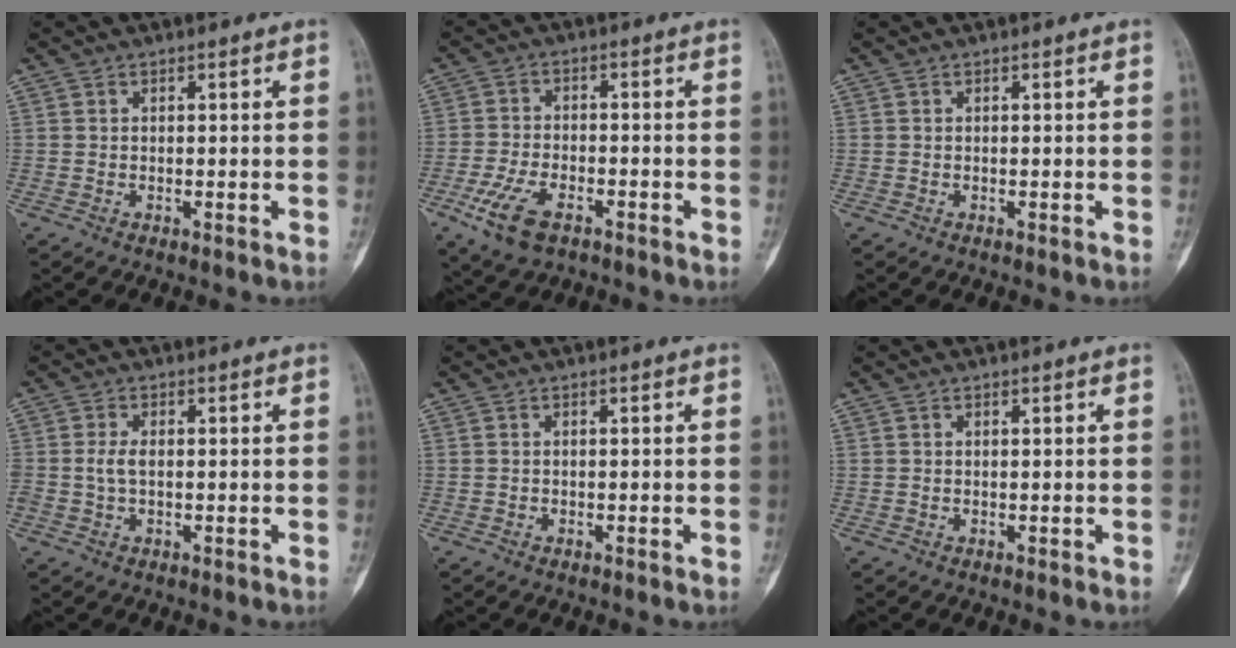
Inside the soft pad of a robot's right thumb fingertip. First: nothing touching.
{"total": 8.7, "force": [-4.6, 4.4, 6.0], "torque": [-0.130, 0.010, -0.082]}
{"total": 0.0}
{"total": 2.6, "force": [-0.1, 1.5, 2.2], "torque": [-0.050, 0.004, -0.002]}
{"total": 0.0}
{"total": 0.0}